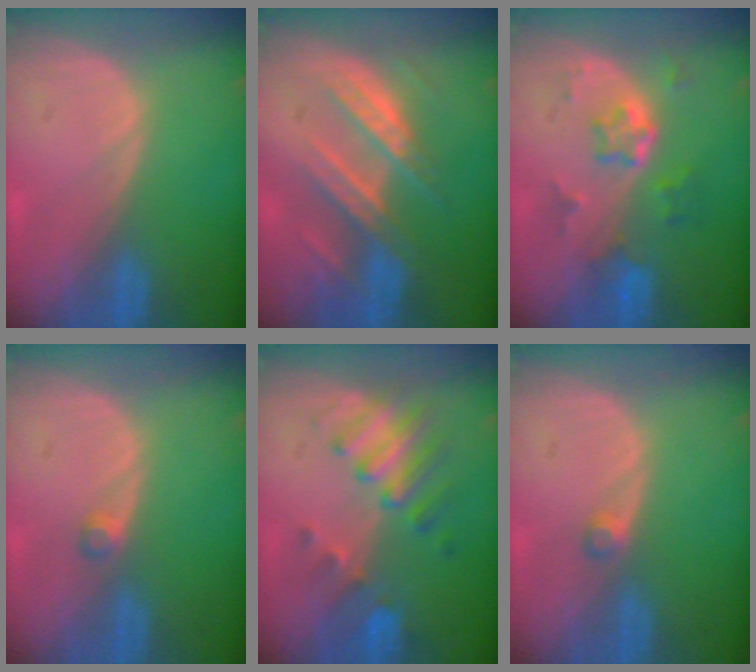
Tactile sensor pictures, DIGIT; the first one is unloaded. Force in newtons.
{"total": 8.6, "press": 7.8, "slide": 3.7}
{"total": 5.8, "press": 5.2, "slide": 2.5}
{"total": 1.5, "press": 1.2, "slide": 0.8}
{"total": 7.6, "press": 6.8, "slide": 3.5}
{"total": 1.5, "press": 1.2, "slide": 0.8}